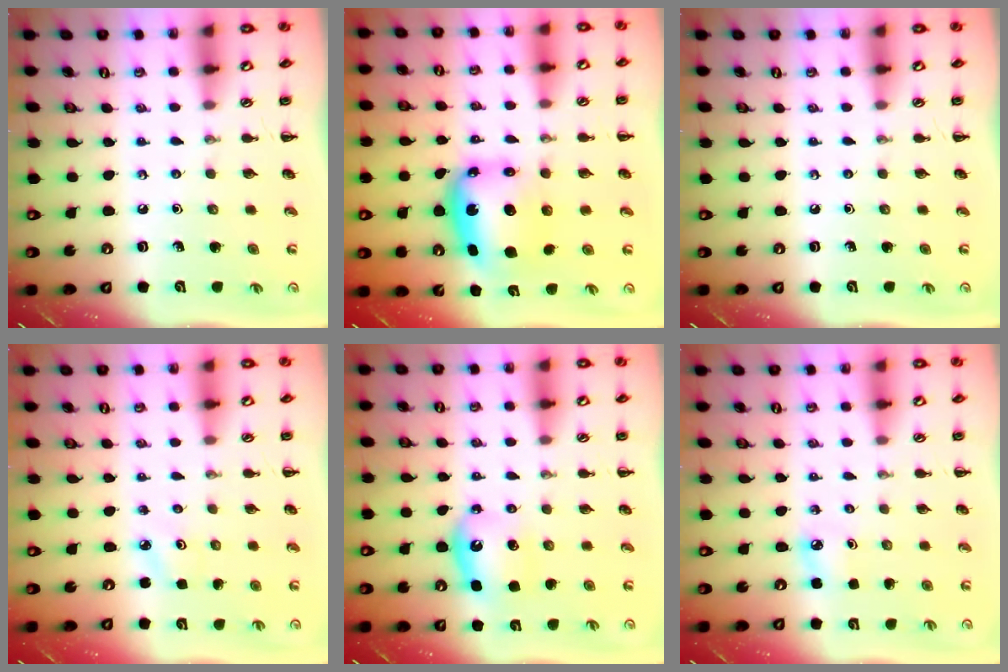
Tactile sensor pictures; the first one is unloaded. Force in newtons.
{"total": 6.6, "press": 6.3, "slide": 2.0}
{"total": 0.0}
{"total": 2.3, "press": 2.2, "slide": 0.6}
{"total": 6.5, "press": 6.4, "slide": 1.1}
{"total": 4.1, "press": 4.0, "slide": 1.0}